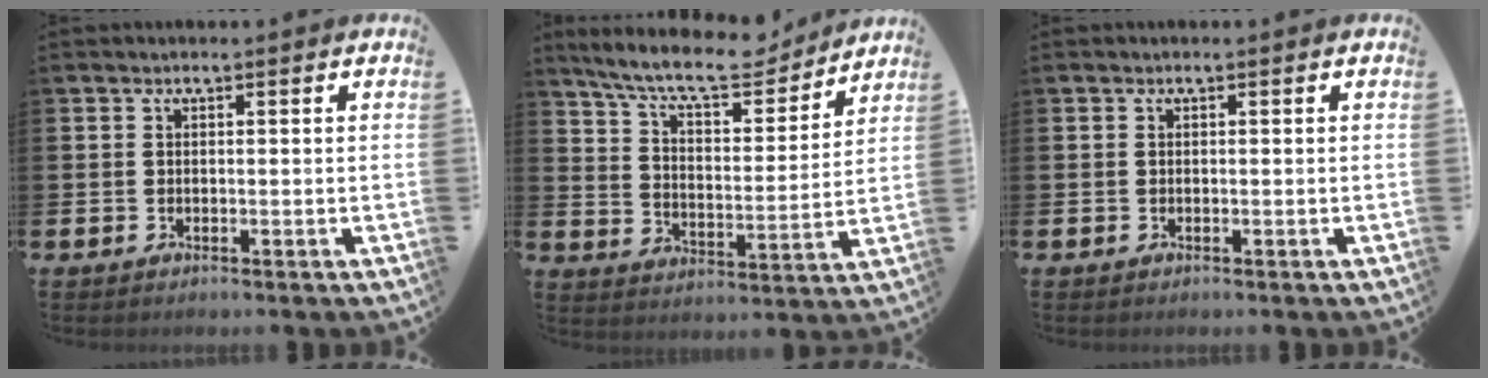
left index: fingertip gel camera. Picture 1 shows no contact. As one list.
[{"total": 10.6, "force": [9.5, 2.4, 4.2], "torque": [-0.109, -0.058, 0.163]}, {"total": 0.0}]